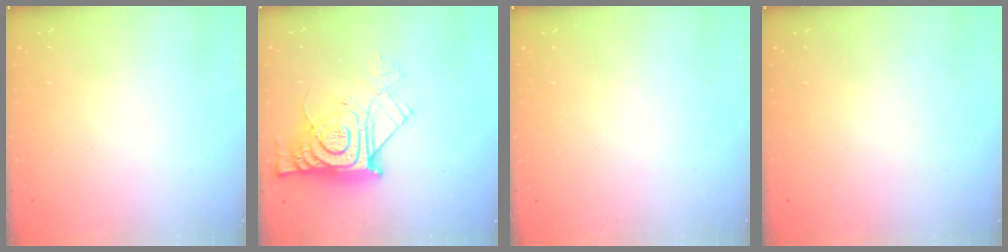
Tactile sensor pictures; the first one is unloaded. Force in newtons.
{"total": 15.8, "press": 15.8, "slide": 1.2}
{"total": 0.0}
{"total": 1.7, "press": 1.7, "slide": 0.1}